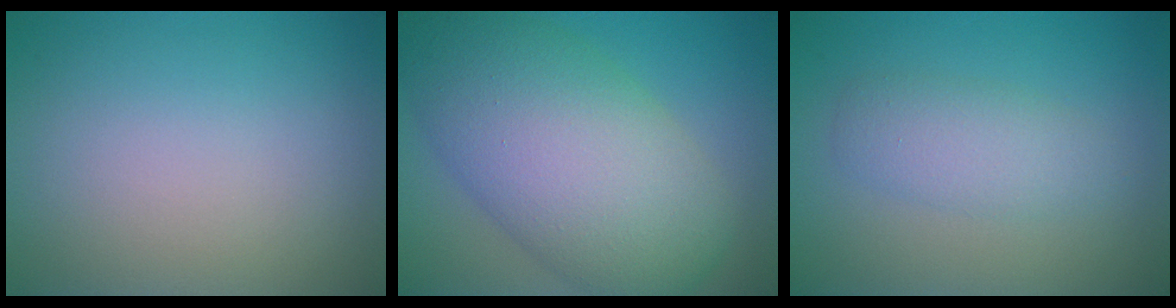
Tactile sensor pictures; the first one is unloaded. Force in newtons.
{"total": 12.1, "press": 12.1, "slide": 0.2}
{"total": 2.9, "press": 2.9, "slide": 0.1}